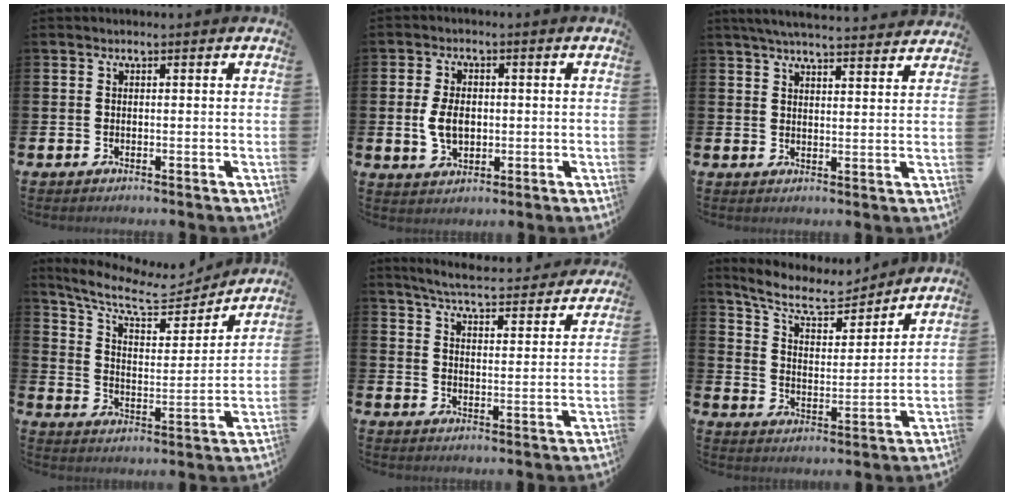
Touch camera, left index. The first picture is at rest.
{"total": 5.0, "force": [-0.1, 3.3, 3.7], "torque": [-0.072, 0.007, -0.007]}
{"total": 5.2, "force": [5.1, 0.1, 1.1], "torque": [-0.035, -0.027, 0.091]}
{"total": 10.0, "force": [8.4, 3.3, 4.3], "torque": [-0.109, -0.053, 0.142]}
{"total": 5.8, "force": [5.5, 0.4, 1.7], "torque": [-0.055, -0.040, 0.093]}
{"total": 8.9, "force": [8.1, 2.4, 3.0], "torque": [-0.084, -0.054, 0.140]}